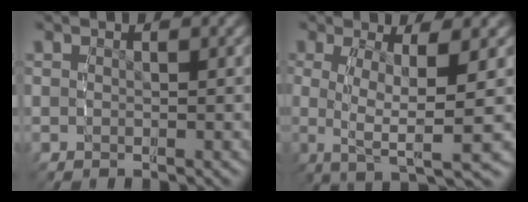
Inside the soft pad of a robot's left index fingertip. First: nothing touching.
{"total": 8.8, "force": [-1.9, 4.1, 7.5], "torque": [-0.128, -0.024, -0.017]}